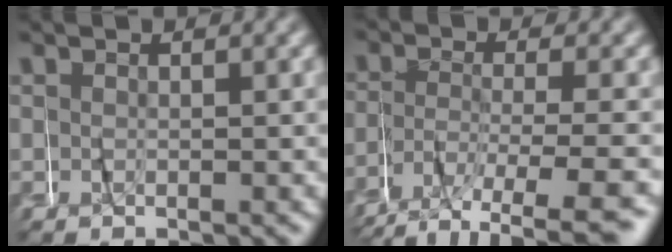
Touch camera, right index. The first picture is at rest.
{"total": 5.0, "force": [-3.7, 1.7, 2.9], "torque": [-0.062, -0.019, -0.055]}